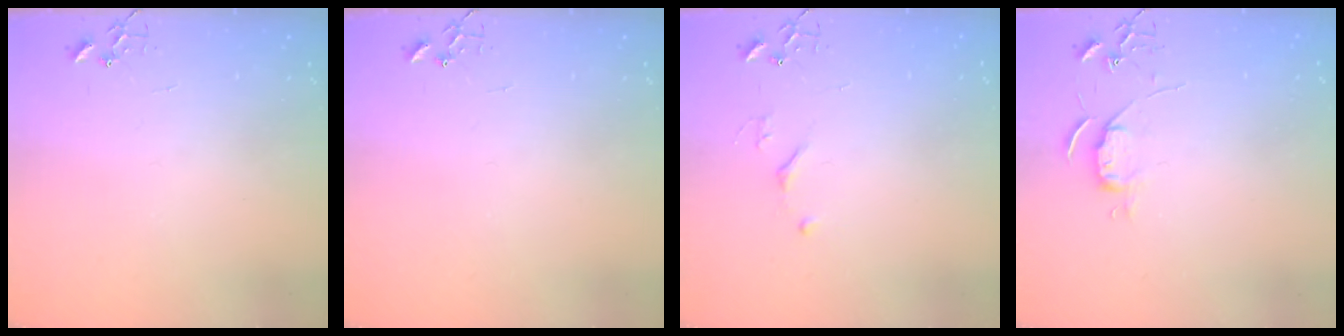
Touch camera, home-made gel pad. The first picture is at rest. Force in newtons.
{"total": 0.0}
{"total": 3.9, "press": 3.9, "slide": 0.5}
{"total": 5.4, "press": 5.4, "slide": 0.7}